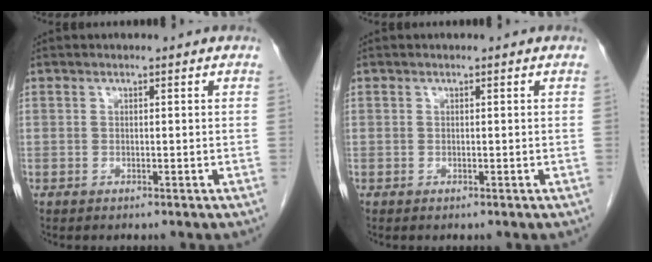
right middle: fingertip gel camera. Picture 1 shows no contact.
{"total": 0.0}